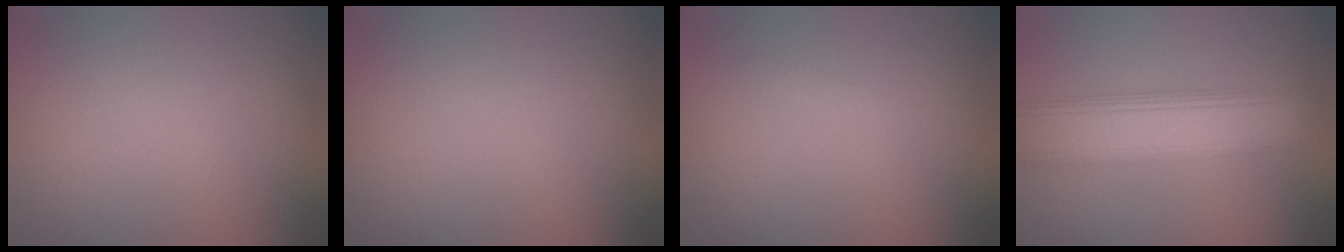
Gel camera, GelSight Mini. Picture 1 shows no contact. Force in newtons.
{"total": 0.0}
{"total": 0.5, "press": 0.5, "slide": 0.1}
{"total": 7.6, "press": 7.6, "slide": 0.2}